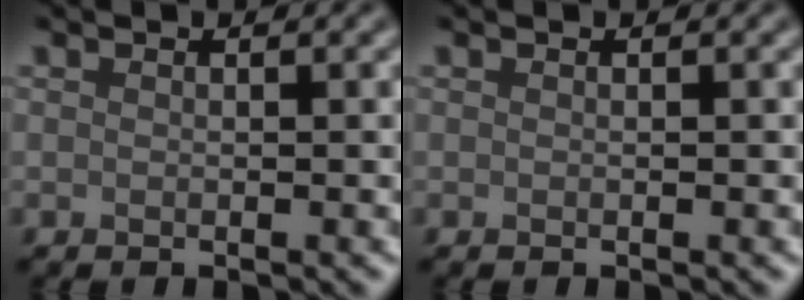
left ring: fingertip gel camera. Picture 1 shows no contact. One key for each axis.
{"total": 0.0}